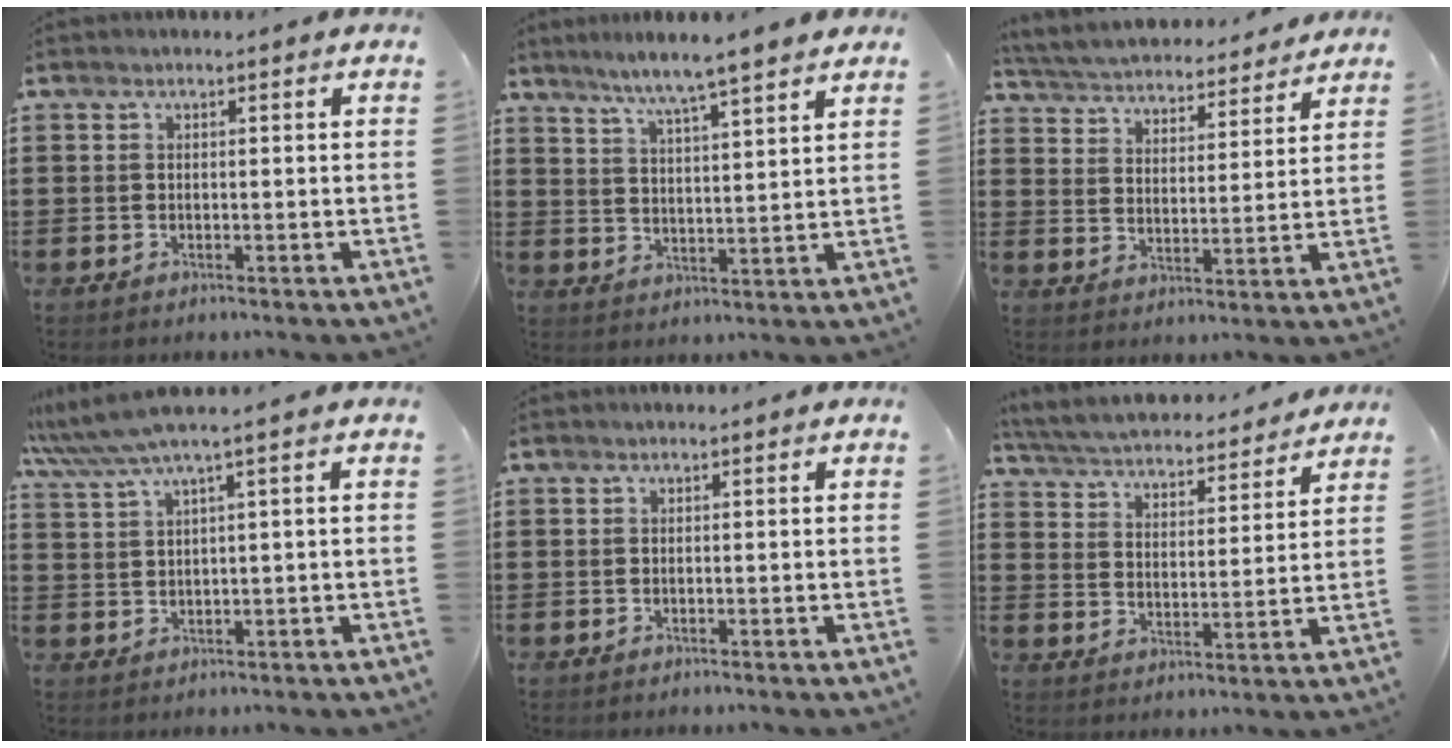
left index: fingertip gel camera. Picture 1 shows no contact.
{"total": 5.4, "force": [4.8, -0.8, 2.2], "torque": [-0.062, -0.030, 0.079]}
{"total": 4.2, "force": [4.2, 0.3, 0.1], "torque": [-0.027, -0.033, 0.068]}
{"total": 4.6, "force": [2.6, -0.5, 3.7], "torque": [-0.093, -0.014, 0.040]}
{"total": 0.0}
{"total": 4.4, "force": [4.4, 0.2, 0.6], "torque": [-0.037, -0.035, 0.070]}